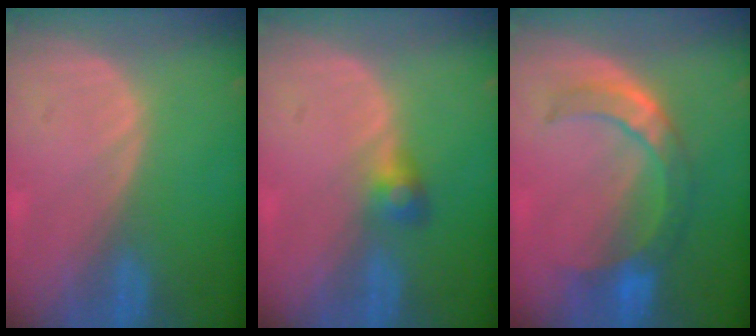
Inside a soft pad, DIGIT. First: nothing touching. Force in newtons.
{"total": 2.5, "press": 2.5, "slide": 0.2}
{"total": 7.0, "press": 6.8, "slide": 1.4}